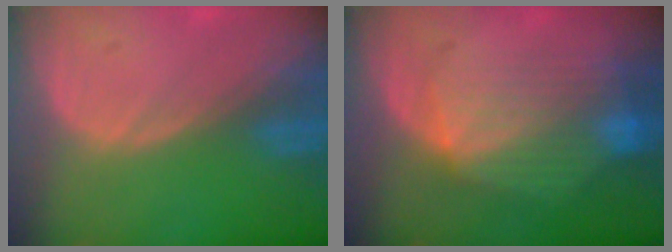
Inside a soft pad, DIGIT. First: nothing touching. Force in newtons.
{"total": 8.9, "press": 8.2, "slide": 3.4}